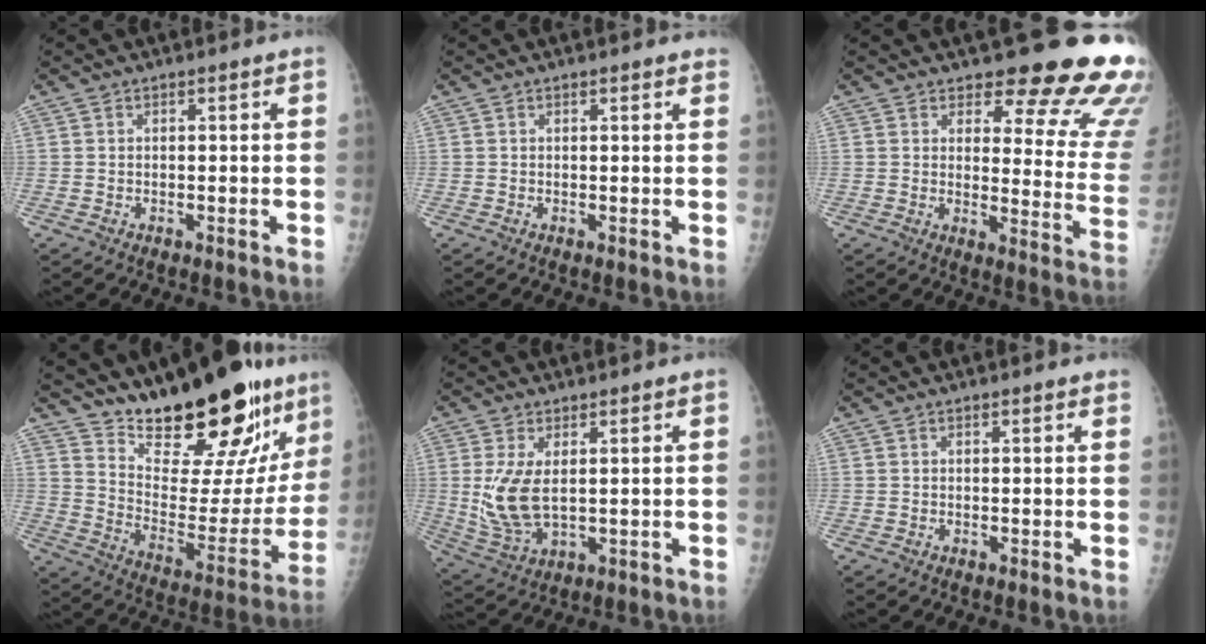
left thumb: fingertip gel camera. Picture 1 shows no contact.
{"total": 1.5, "force": [1.2, 0.4, 0.8], "torque": [-0.005, 0.001, 0.013]}
{"total": 19.2, "force": [15.6, 6.0, 9.3], "torque": [-0.064, -0.122, 0.172]}
{"total": 26.4, "force": [20.4, 8.1, 14.6], "torque": [-0.185, -0.121, 0.303]}
{"total": 9.1, "force": [1.3, 4.8, 7.6], "torque": [-0.159, -0.017, 0.042]}
{"total": 1.3, "force": [1.0, 0.3, 0.7], "torque": [-0.005, 0.001, 0.012]}